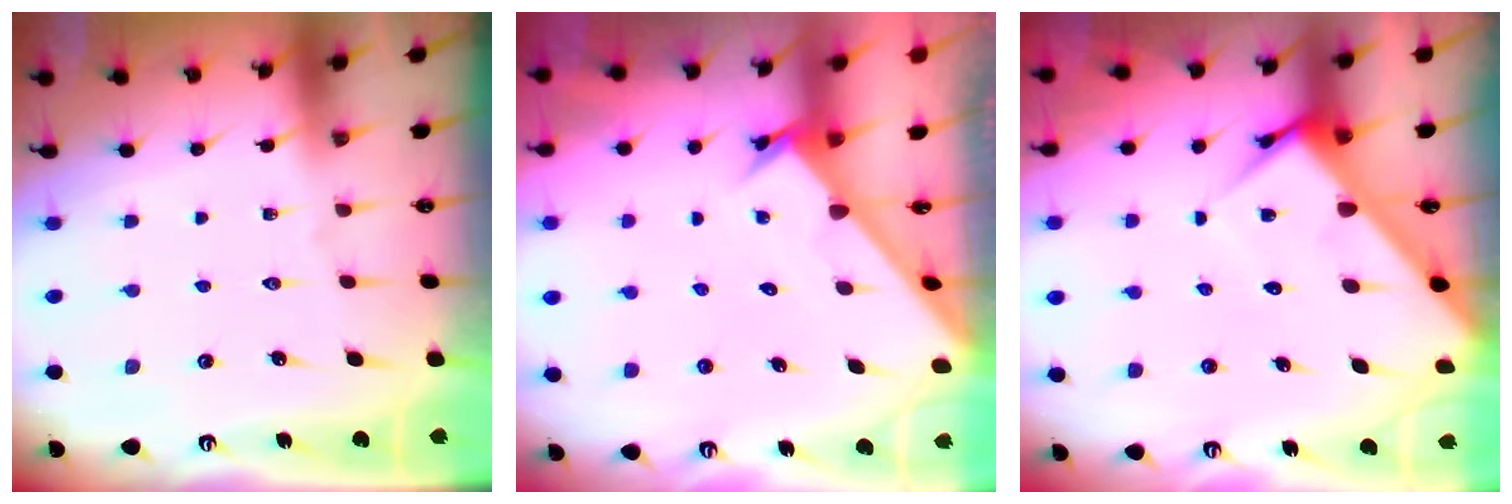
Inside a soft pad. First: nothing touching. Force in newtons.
{"total": 2.7, "press": 2.6, "slide": 0.3}
{"total": 6.7, "press": 6.7, "slide": 0.6}